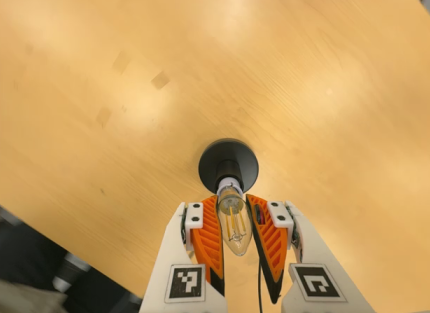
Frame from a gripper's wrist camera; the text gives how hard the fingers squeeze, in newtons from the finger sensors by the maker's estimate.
{"total": 19.5, "left": 18.9, "right": 20.0}